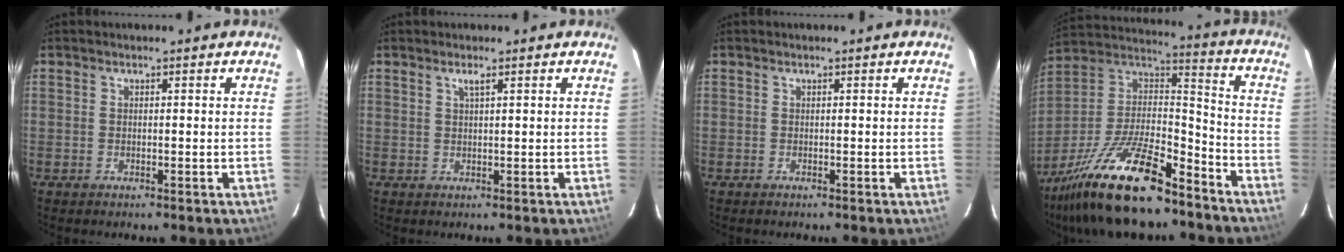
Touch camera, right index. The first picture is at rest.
{"total": 1.2, "force": [0.7, 0.0, 1.0], "torque": [-0.019, 0.003, 0.013]}
{"total": 0.0}
{"total": 25.6, "force": [-17.8, 8.4, 16.5], "torque": [-0.324, -0.012, -0.299]}